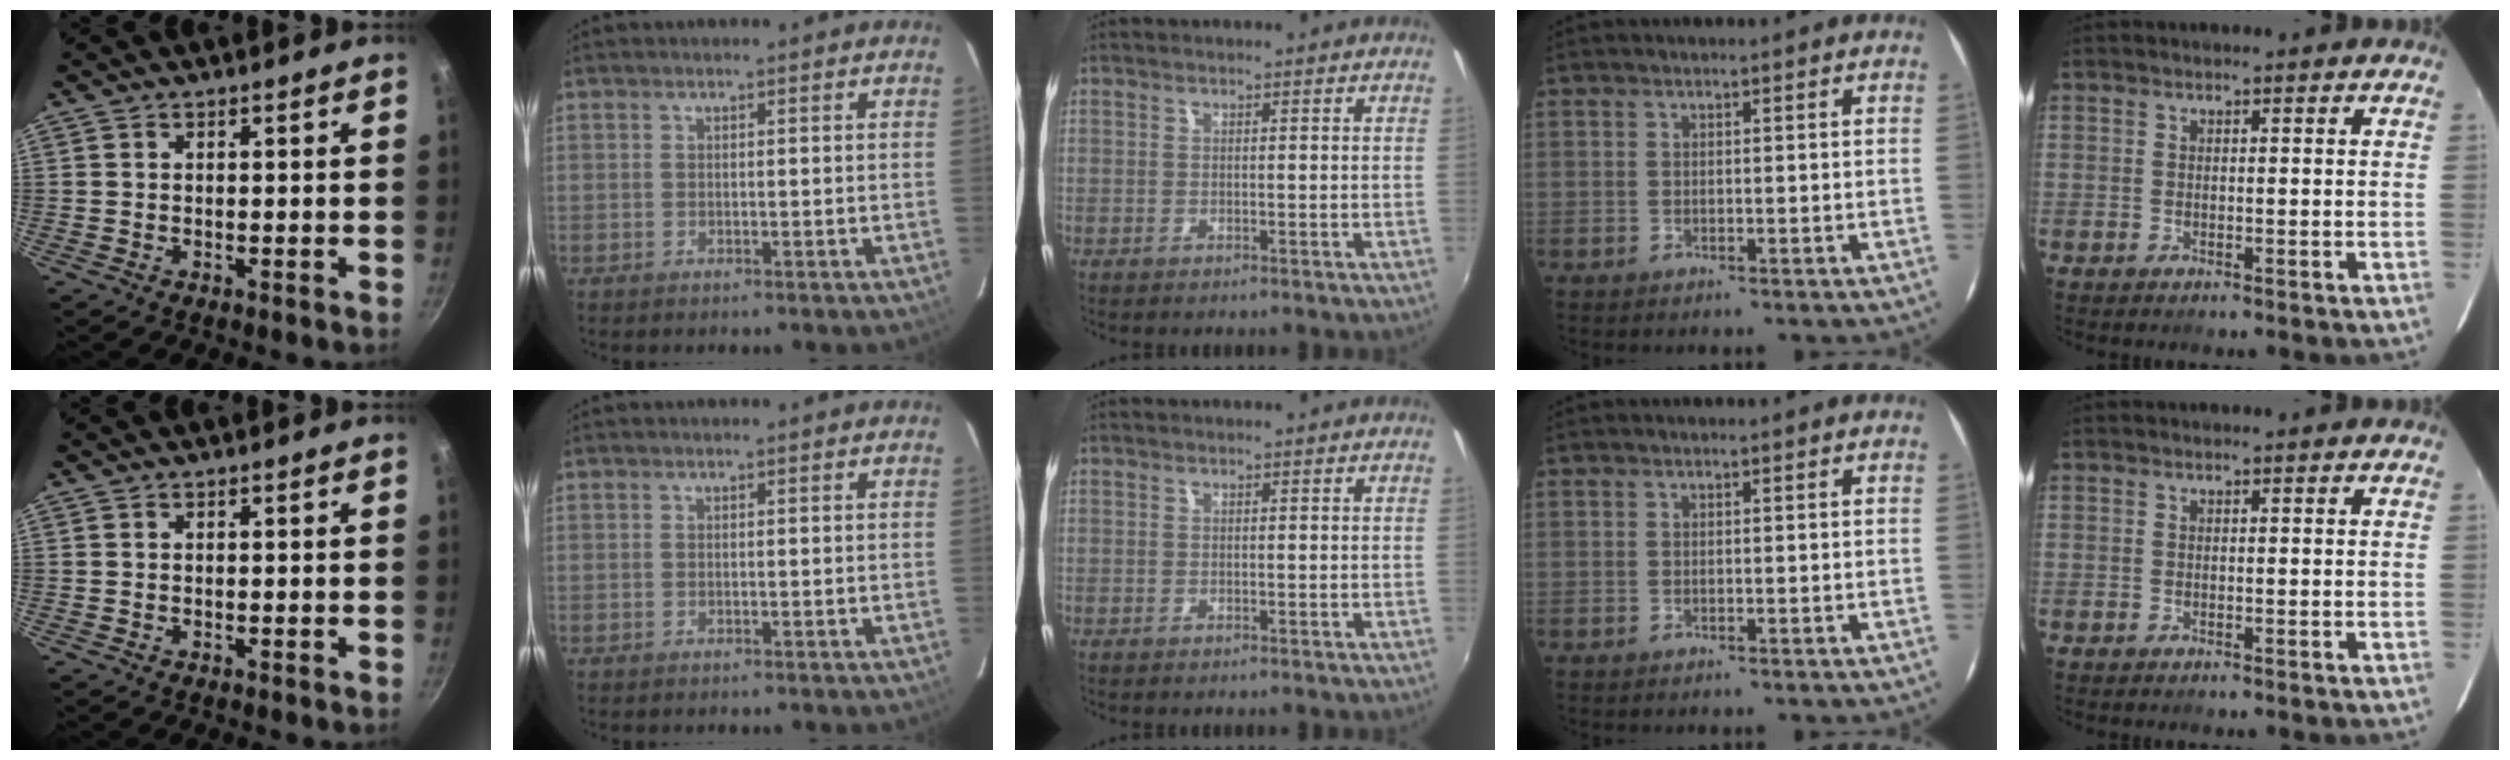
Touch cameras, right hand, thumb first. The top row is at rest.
{}